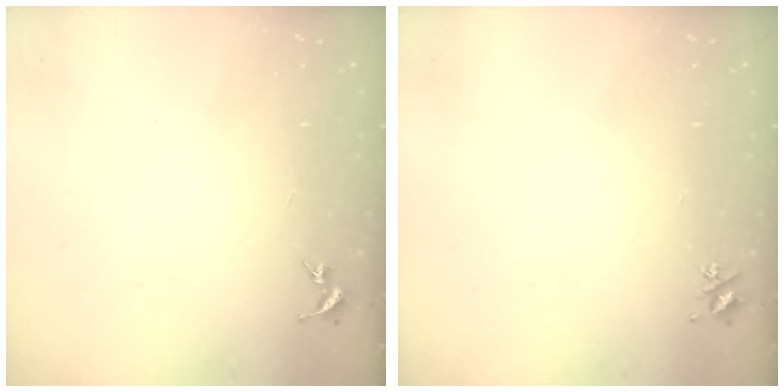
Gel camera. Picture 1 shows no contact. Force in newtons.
{"total": 3.5, "press": 3.4, "slide": 0.5}